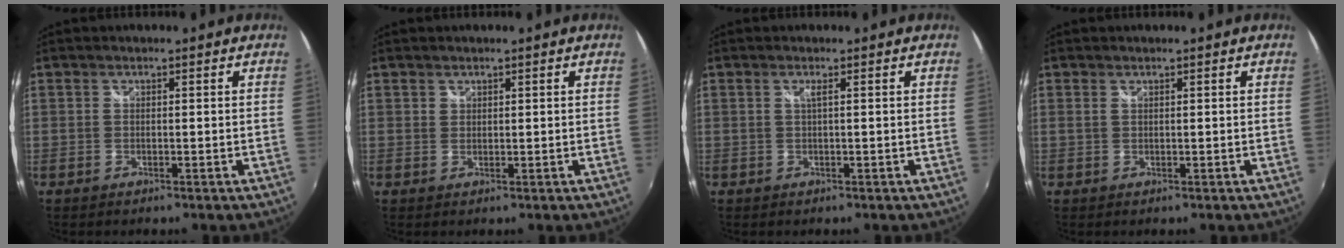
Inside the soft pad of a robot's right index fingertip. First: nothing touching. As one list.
[{"total": 0.9, "force": [0.7, 0.6, 0.0], "torque": [0.002, 0.002, 0.011]}, {"total": 1.0, "force": [0.1, -0.3, 0.9], "torque": [-0.017, 0.000, 0.002]}, {"total": 0.0}]